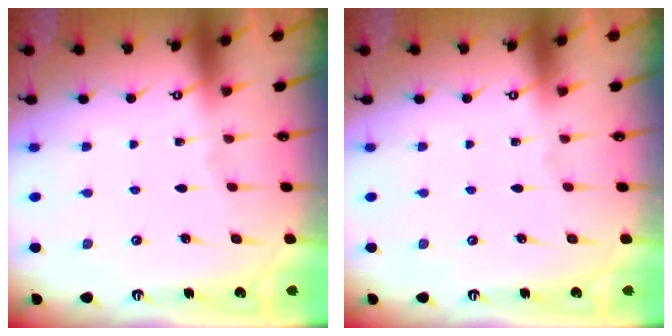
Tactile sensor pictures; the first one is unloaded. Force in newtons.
{"total": 0.0}